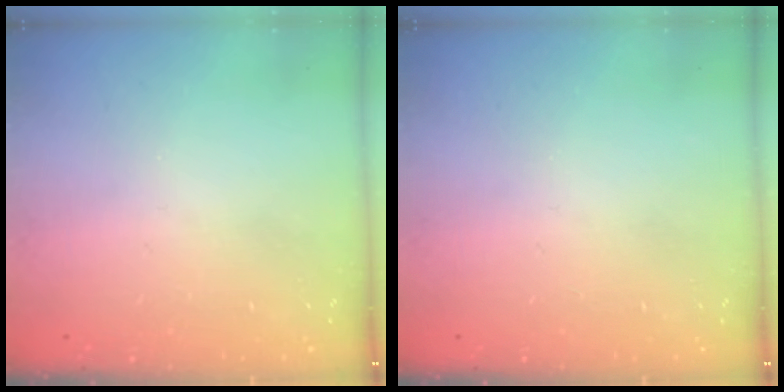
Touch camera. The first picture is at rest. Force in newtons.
{"total": 0.0}